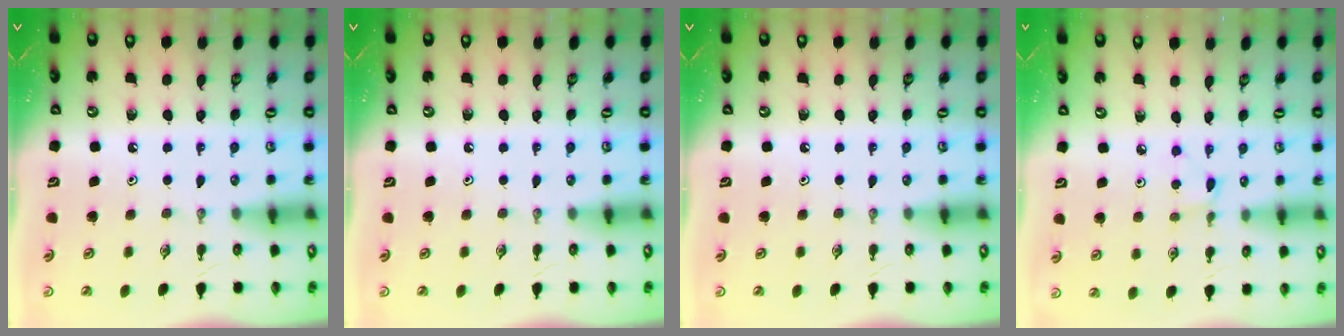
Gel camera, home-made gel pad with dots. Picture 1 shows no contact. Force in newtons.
{"total": 0.0}
{"total": 0.0}
{"total": 2.1, "press": 2.1, "slide": 0.2}